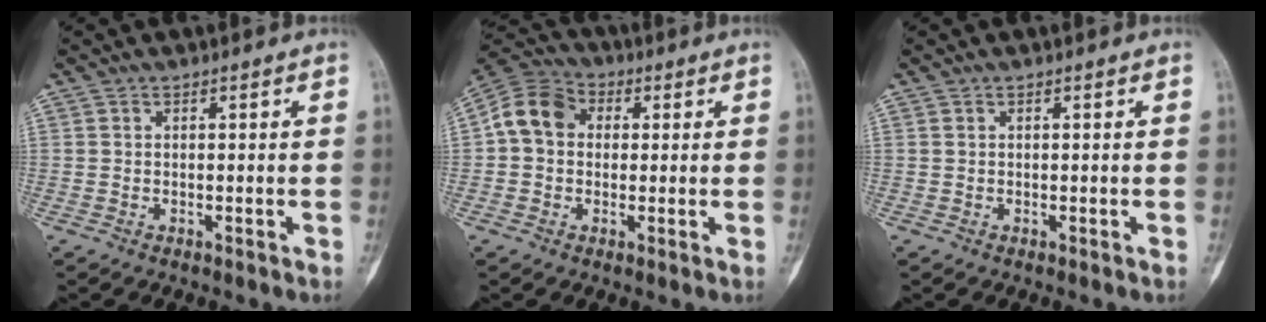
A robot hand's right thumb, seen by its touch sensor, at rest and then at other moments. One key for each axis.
{"total": 9.4, "fx": 1.0, "fy": 7.6, "fz": 5.4, "tx": -0.089, "ty": 0.026, "tz": 0.002}
{"total": 0.0}